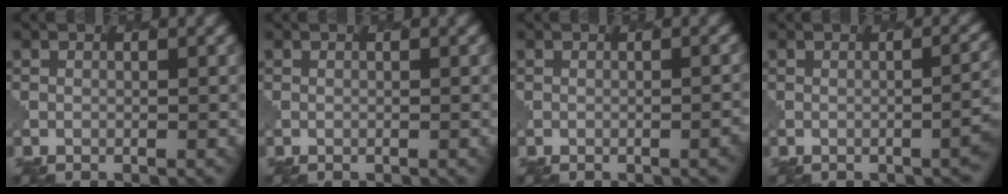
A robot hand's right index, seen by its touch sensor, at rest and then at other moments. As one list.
[{"total": 0.0}, {"total": 1.1, "force": [-0.5, 0.3, 1.0], "torque": [-0.009, 0.003, -0.009]}, {"total": 2.6, "force": [-0.9, 1.0, 2.3], "torque": [-0.010, 0.006, -0.013]}]